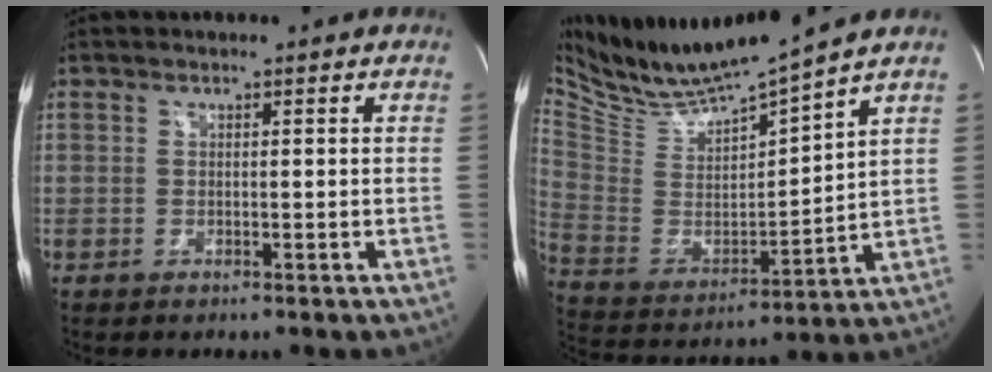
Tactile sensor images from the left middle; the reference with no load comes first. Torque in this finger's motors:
{"motor_torque": [-0.43, -0.56, -0.22, -0.01]}